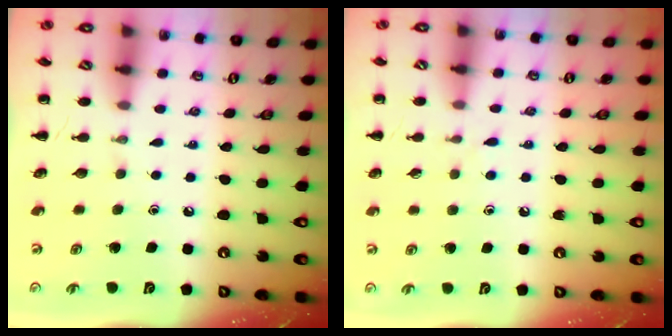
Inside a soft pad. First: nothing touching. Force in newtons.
{"total": 4.9, "press": 4.5, "slide": 1.8}